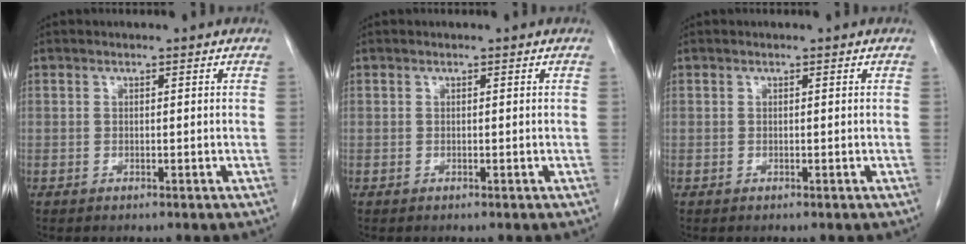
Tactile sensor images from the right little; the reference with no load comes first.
{"total": 0.0}
{"total": 0.0}